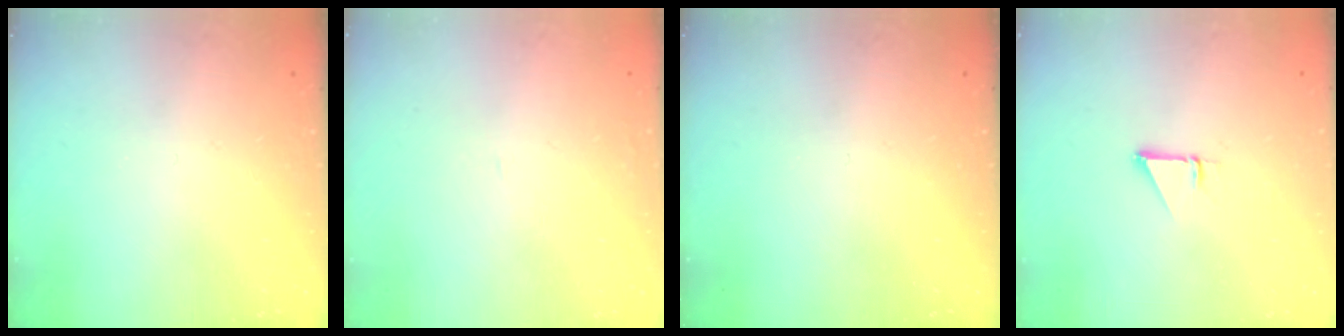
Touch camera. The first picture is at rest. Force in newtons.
{"total": 0.9, "press": 0.9, "slide": 0.1}
{"total": 0.0}
{"total": 0.9, "press": 0.9, "slide": 0.1}